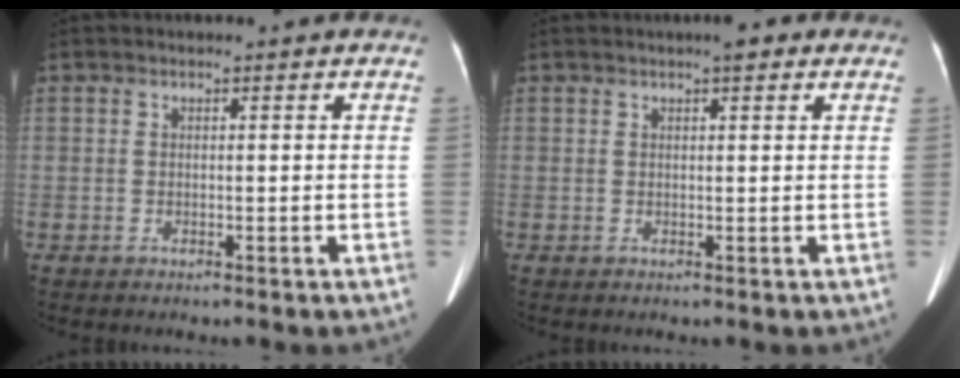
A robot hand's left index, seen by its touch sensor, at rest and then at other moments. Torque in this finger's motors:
{"motor_torque": [0.26, -0.27, 0.04, 0.04]}